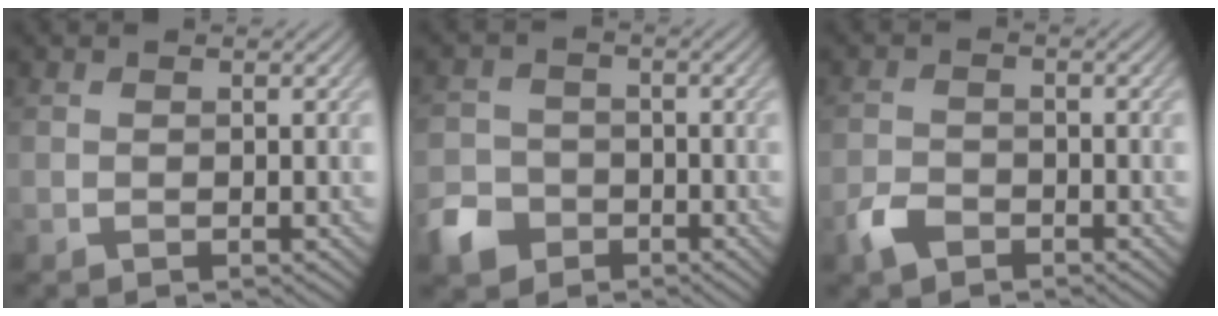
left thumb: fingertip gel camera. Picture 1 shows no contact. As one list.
[{"total": 5.3, "force": [-2.9, 4.0, 1.8], "torque": [-0.045, -0.003, -0.069]}, {"total": 3.0, "force": [-2.1, 1.6, 1.4], "torque": [-0.032, -0.004, -0.049]}]